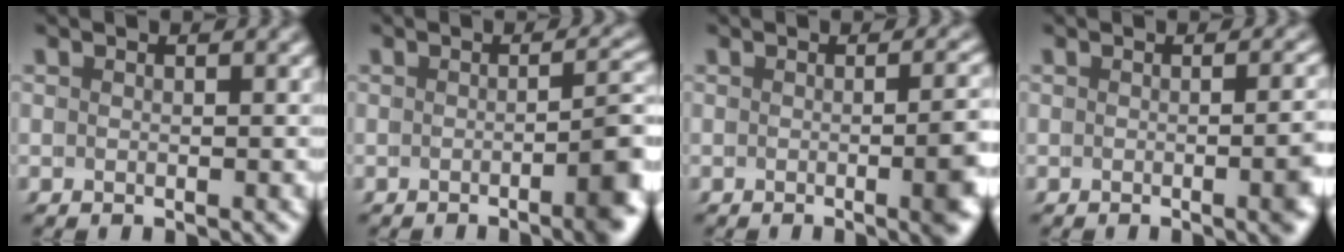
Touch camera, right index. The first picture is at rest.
{"total": 4.0, "force": [-1.8, 0.1, 3.6], "torque": [-0.028, 0.004, -0.031]}
{"total": 3.9, "force": [-1.0, 0.1, 3.7], "torque": [-0.030, 0.002, -0.017]}
{"total": 2.6, "force": [-0.7, 0.0, 2.5], "torque": [-0.016, 0.003, -0.013]}